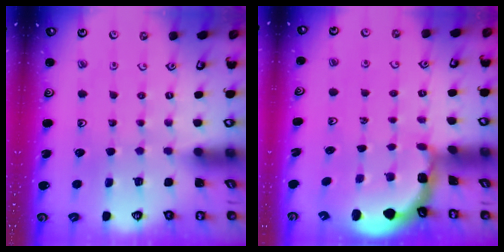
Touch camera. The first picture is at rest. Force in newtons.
{"total": 1.8, "press": 1.8, "slide": 0.2}